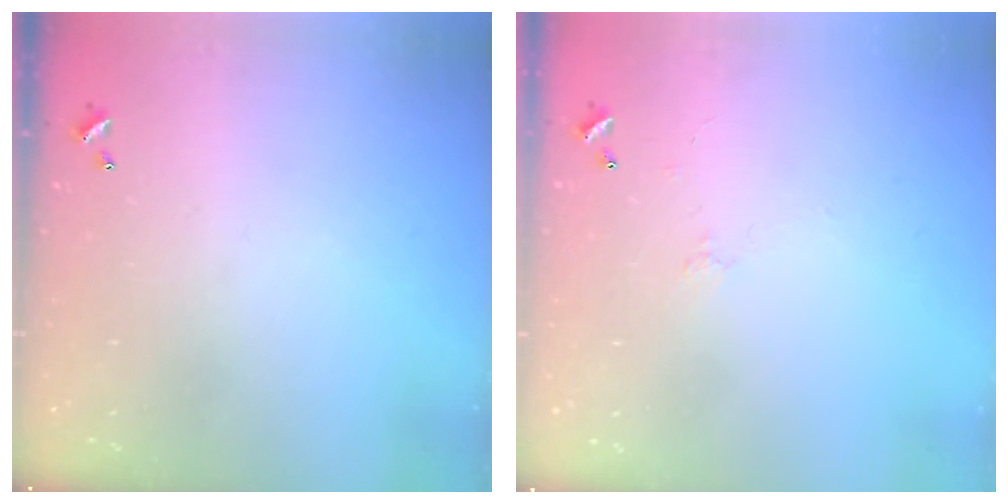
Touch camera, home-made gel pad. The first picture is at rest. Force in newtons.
{"total": 0.7, "press": 0.2, "slide": 0.6}